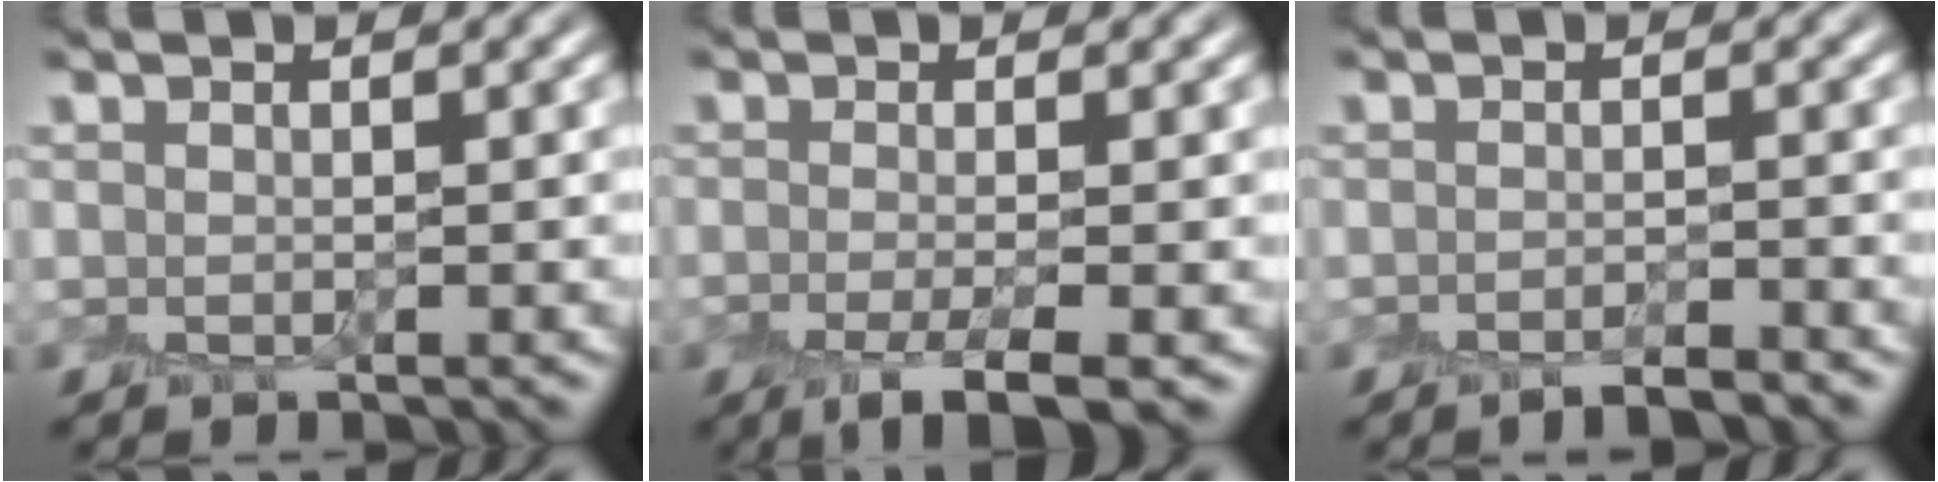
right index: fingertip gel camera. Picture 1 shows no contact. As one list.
[{"total": 4.3, "force": [-1.9, 1.2, 3.6], "torque": [-0.059, -0.008, -0.041]}, {"total": 2.1, "force": [-1.7, 0.4, 1.1], "torque": [-0.009, -0.003, -0.032]}]